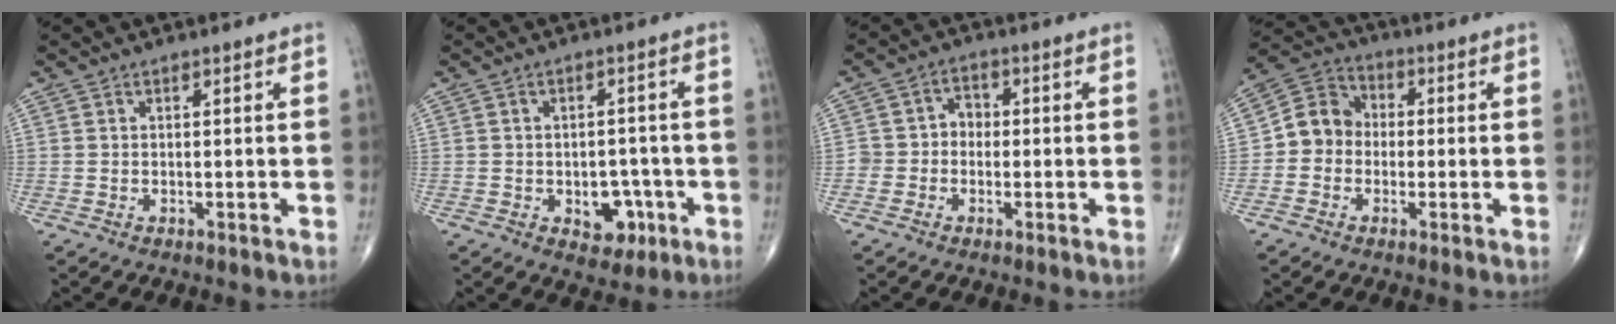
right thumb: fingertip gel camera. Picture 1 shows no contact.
{"total": 6.3, "force": [-2.3, 4.4, 3.9], "torque": [-0.019, 0.017, -0.022]}
{"total": 4.1, "force": [-0.8, 3.7, 1.5], "torque": [0.002, 0.021, -0.024]}
{"total": 7.9, "force": [-1.1, 7.0, 3.5], "torque": [-0.042, 0.033, -0.036]}